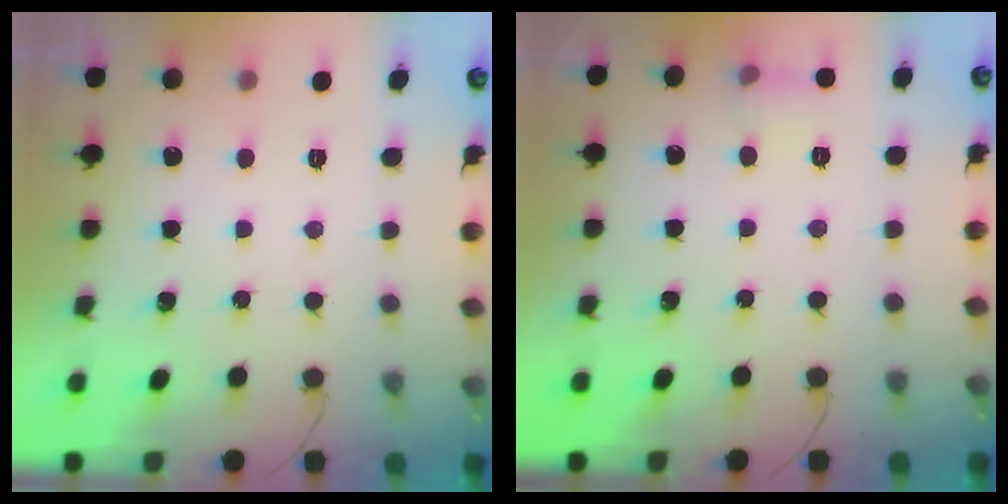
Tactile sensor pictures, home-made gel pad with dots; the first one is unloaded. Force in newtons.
{"total": 5.6, "press": 5.4, "slide": 1.5}